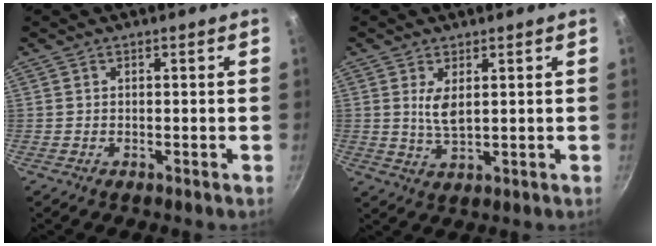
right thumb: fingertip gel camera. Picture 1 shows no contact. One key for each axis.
{"total": 4.3, "fx": 1.3, "fy": 1.8, "fz": 3.7, "tx": -0.068, "ty": -0.017, "tz": 0.029}